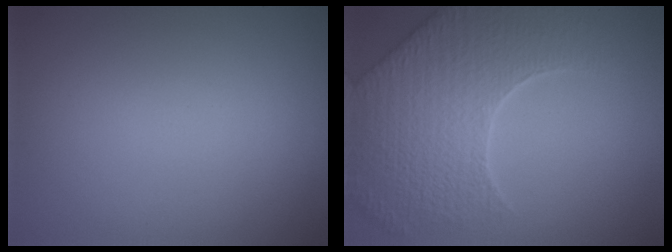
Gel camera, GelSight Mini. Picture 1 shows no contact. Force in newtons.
{"total": 8.4, "press": 6.1, "slide": 5.8}